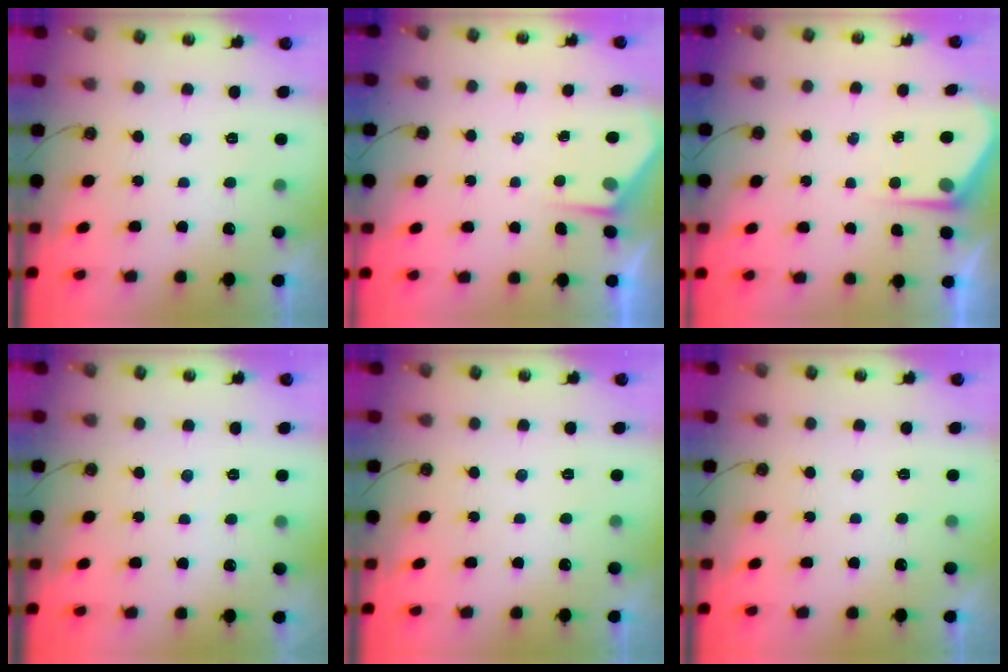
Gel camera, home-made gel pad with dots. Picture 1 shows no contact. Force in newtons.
{"total": 2.5, "press": 2.5, "slide": 0.4}
{"total": 4.3, "press": 4.2, "slide": 0.5}
{"total": 2.5, "press": 2.4, "slide": 0.4}
{"total": 0.0}
{"total": 0.0}